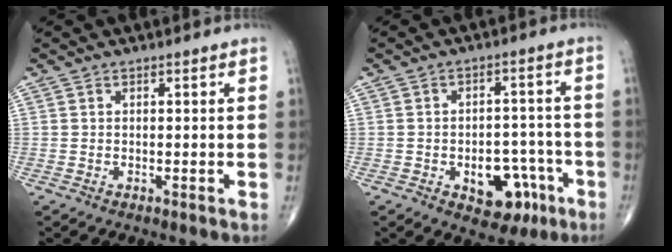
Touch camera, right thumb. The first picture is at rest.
{"total": 10.0, "force": [-4.3, 6.3, 6.4], "torque": [-0.048, 0.038, -0.050]}